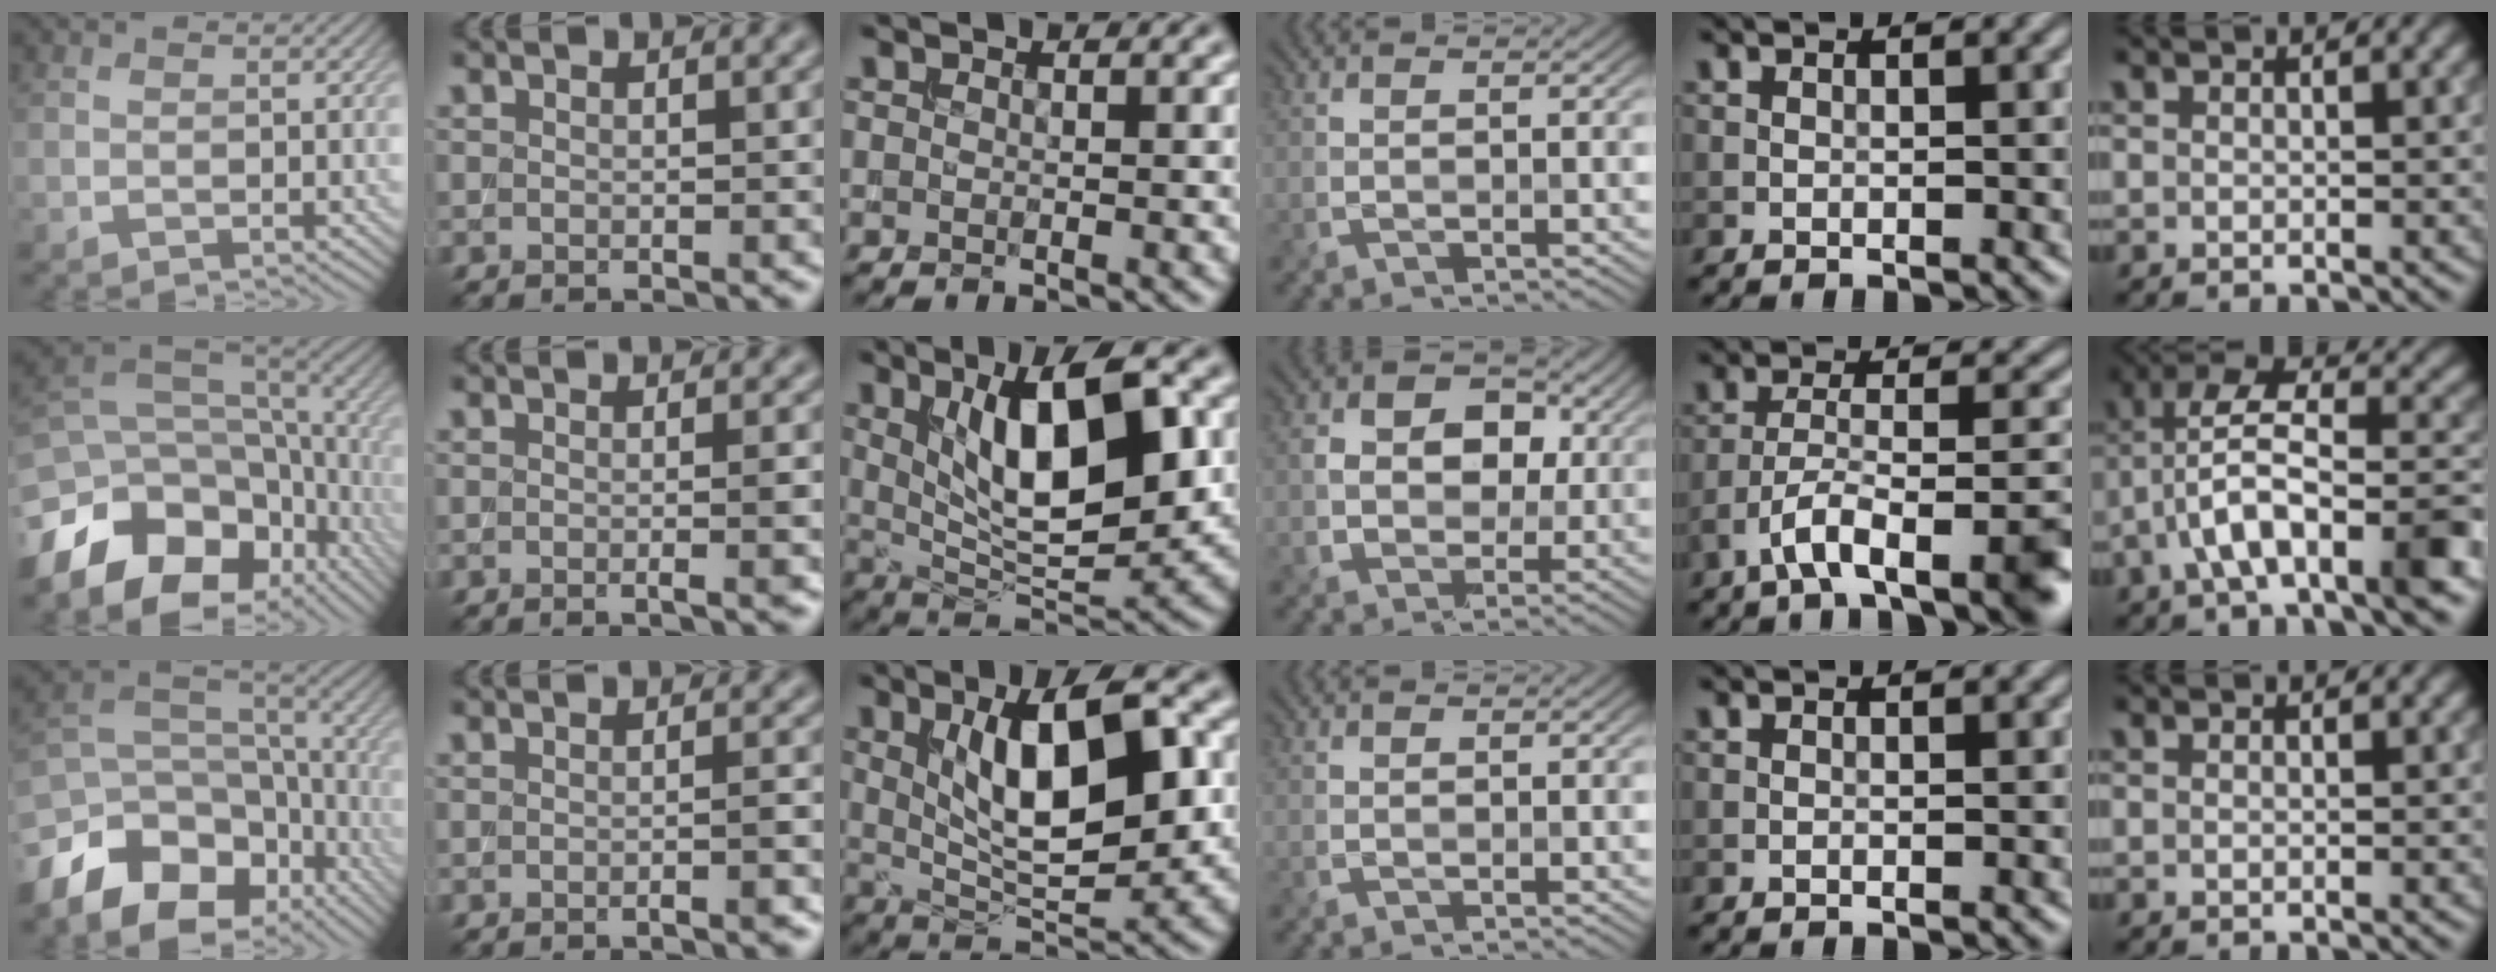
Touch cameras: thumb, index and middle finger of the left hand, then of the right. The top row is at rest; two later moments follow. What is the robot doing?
{"motion": "insert", "object": "backpack"}